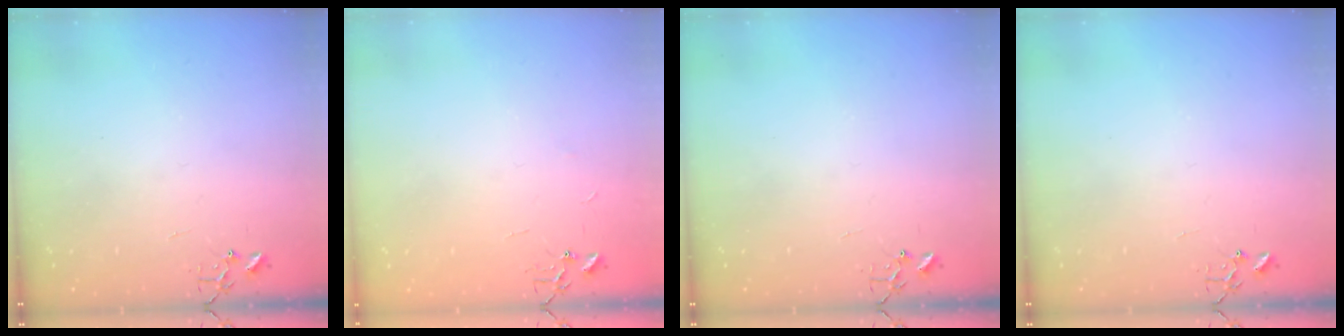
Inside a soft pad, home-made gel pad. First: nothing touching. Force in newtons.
{"total": 2.4, "press": 2.4, "slide": 0.3}
{"total": 0.0}
{"total": 0.0}